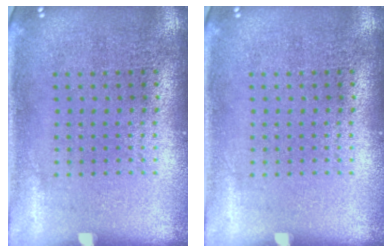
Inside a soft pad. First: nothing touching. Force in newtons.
{"total": 0.0}